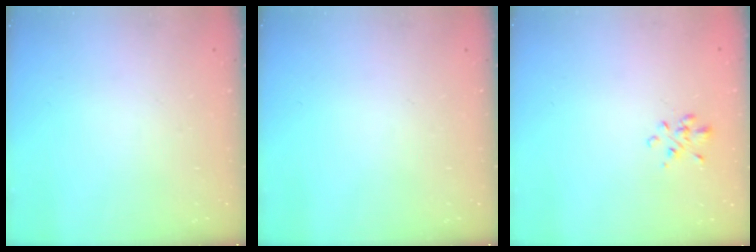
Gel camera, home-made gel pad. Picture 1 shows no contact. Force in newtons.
{"total": 0.0}
{"total": 1.4, "press": 1.3, "slide": 0.6}